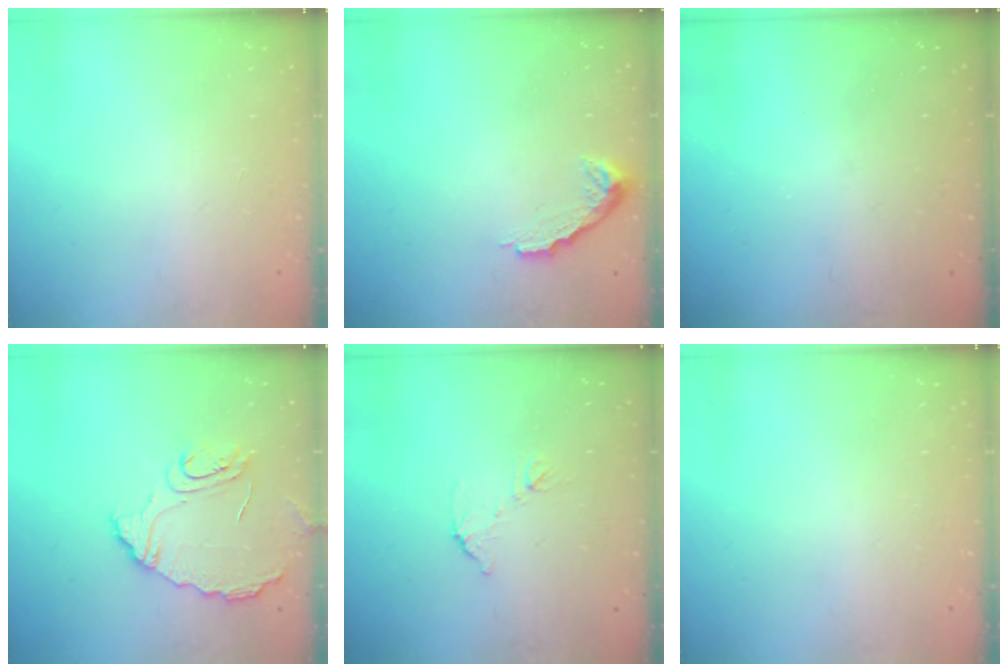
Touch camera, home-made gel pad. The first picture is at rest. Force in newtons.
{"total": 7.6, "press": 7.6, "slide": 0.4}
{"total": 3.2, "press": 3.2, "slide": 0.1}
{"total": 10.5, "press": 10.4, "slide": 0.9}
{"total": 6.6, "press": 6.6, "slide": 0.4}
{"total": 0.0}